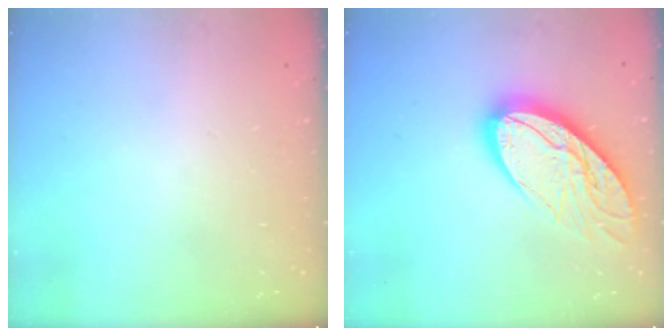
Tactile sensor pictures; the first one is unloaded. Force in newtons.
{"total": 16.1, "press": 16.1, "slide": 1.2}